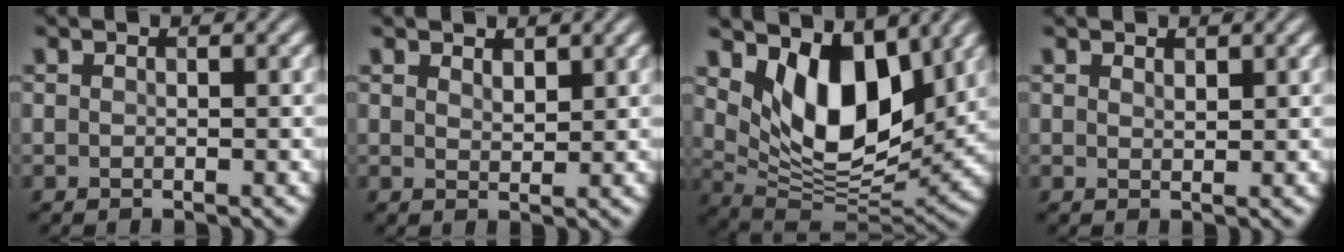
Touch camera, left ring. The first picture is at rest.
{"total": 1.5, "force": [1.2, 0.6, 0.6], "torque": [-0.014, -0.002, 0.025]}
{"total": 9.9, "force": [4.3, 5.1, 7.3], "torque": [-0.126, -0.019, 0.072]}
{"total": 0.8, "force": [0.8, 0.2, 0.3], "torque": [-0.008, -0.003, 0.015]}